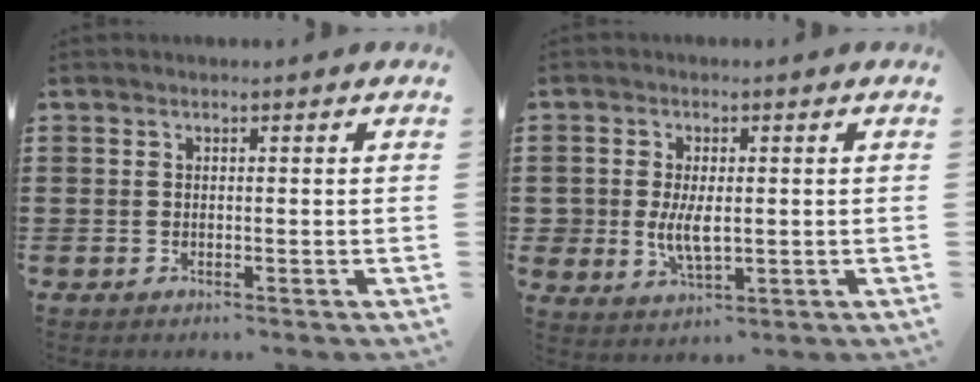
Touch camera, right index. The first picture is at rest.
{"total": 4.5, "force": [-0.3, 2.7, 3.6], "torque": [-0.077, 0.003, -0.005]}